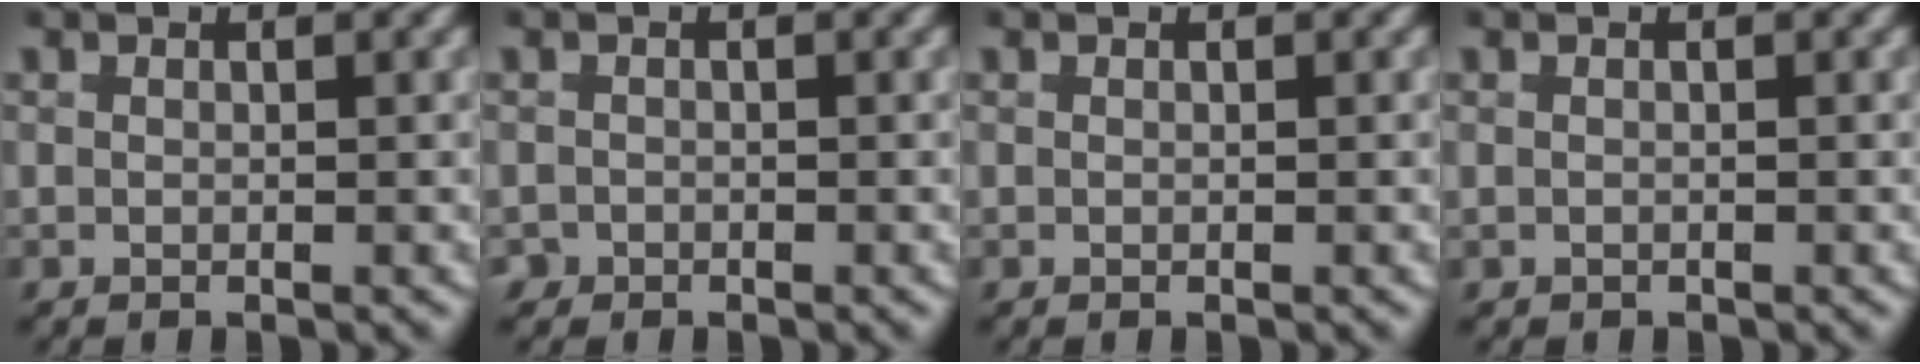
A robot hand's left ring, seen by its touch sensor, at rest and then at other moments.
{"total": 2.6, "force": [-1.2, 2.3, 0.4], "torque": [-0.021, -0.023, -0.021]}
{"total": 0.0}
{"total": 0.7, "force": [-0.3, 0.6, 0.1], "torque": [-0.005, -0.005, -0.004]}